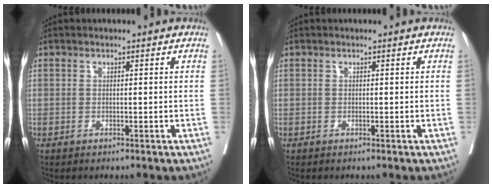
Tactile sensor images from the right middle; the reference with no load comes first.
{"total": 0.0}